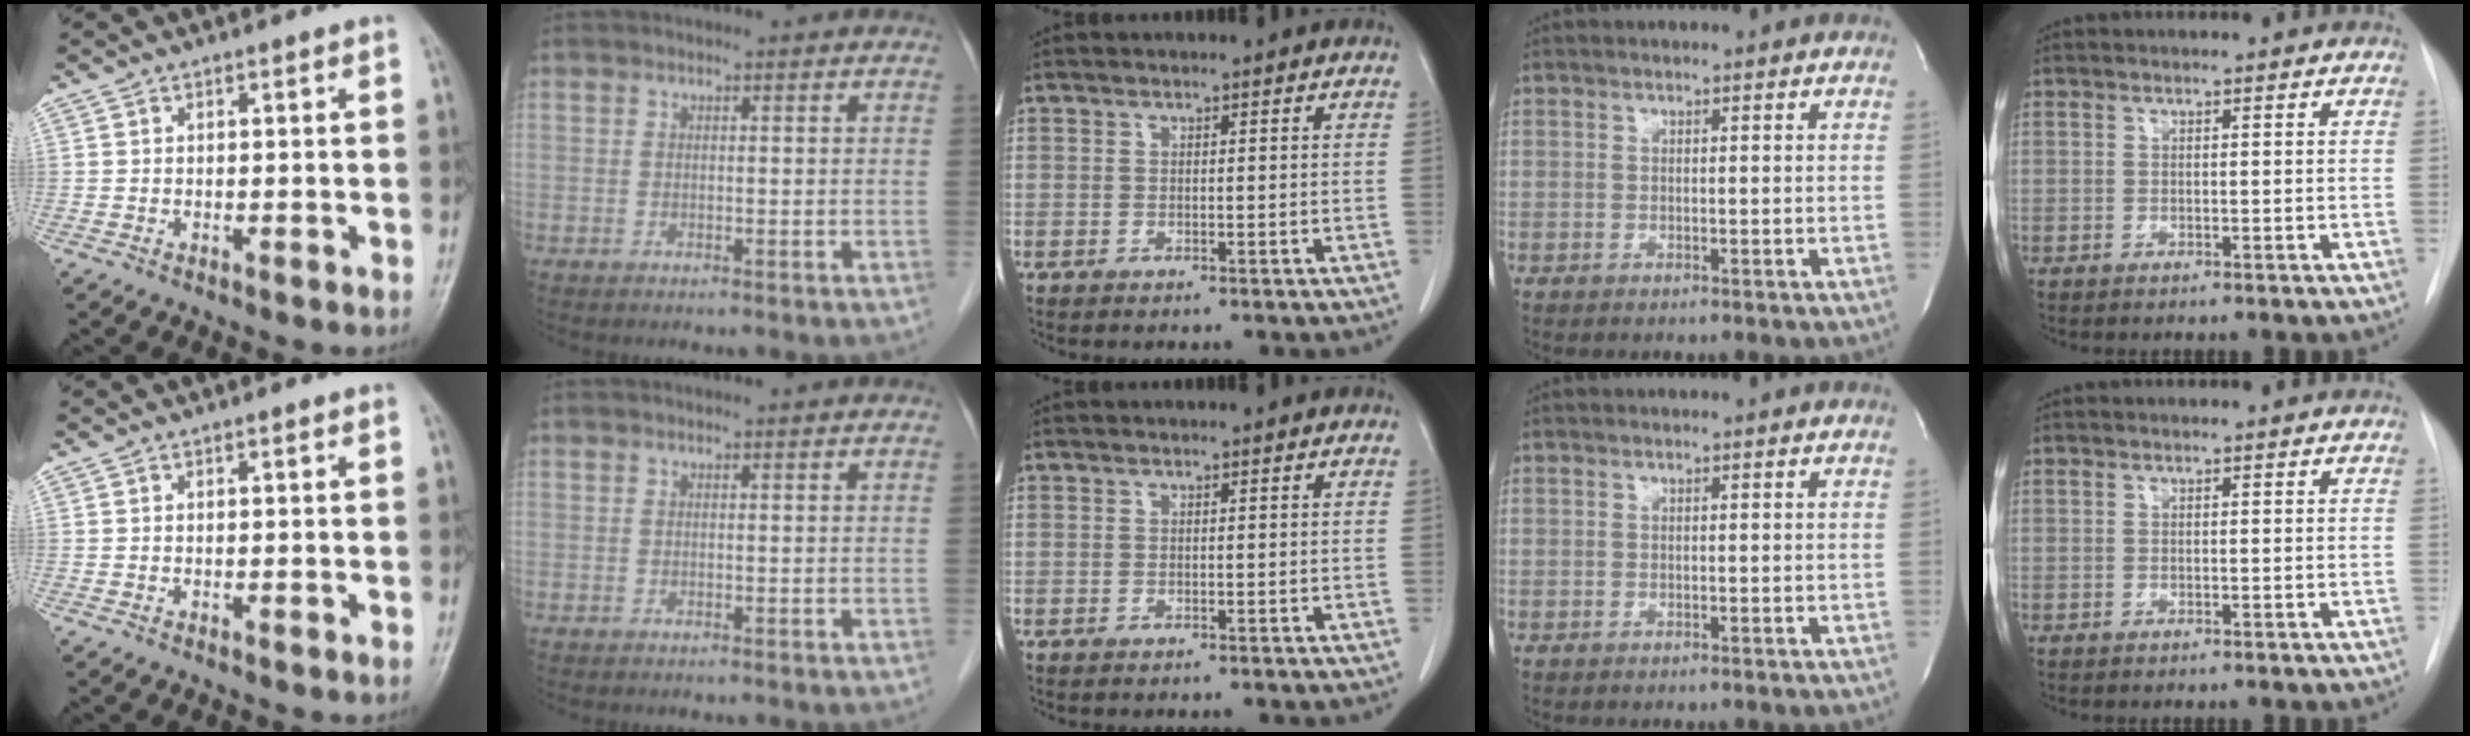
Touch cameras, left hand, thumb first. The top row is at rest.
{}